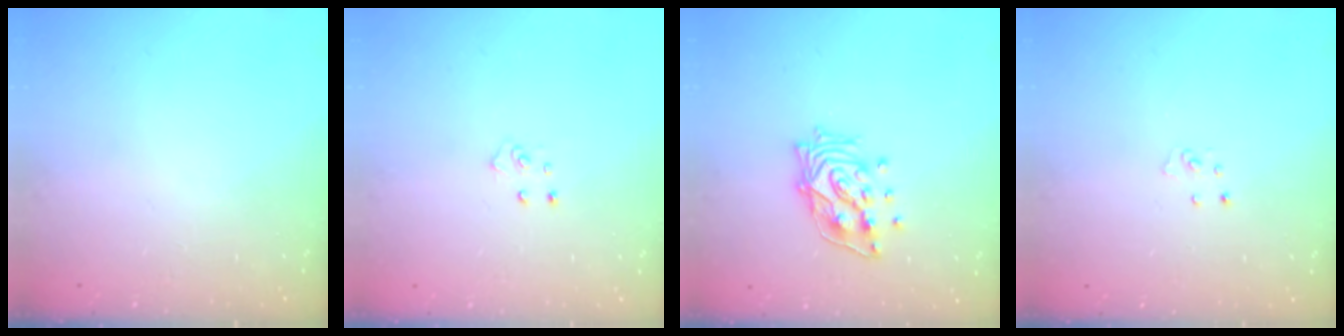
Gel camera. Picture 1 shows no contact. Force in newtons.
{"total": 3.9, "press": 3.8, "slide": 0.4}
{"total": 14.1, "press": 14.0, "slide": 1.8}
{"total": 3.1, "press": 3.1, "slide": 0.2}